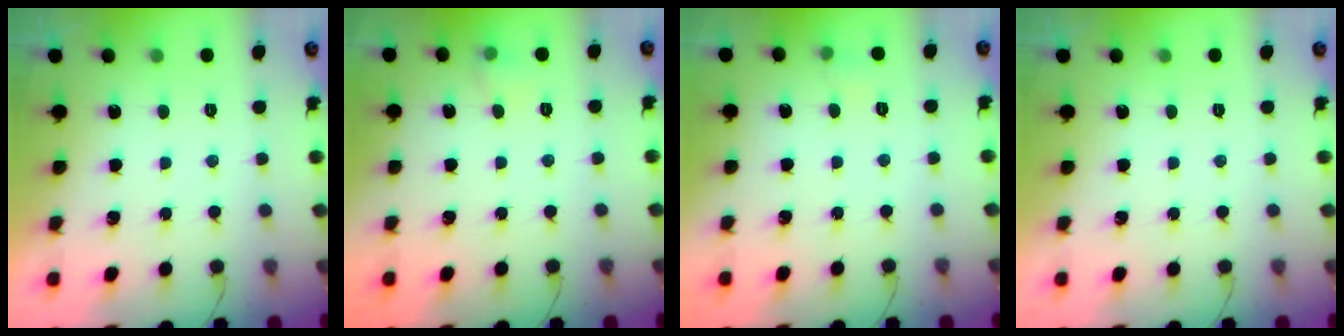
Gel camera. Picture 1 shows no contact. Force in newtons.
{"total": 4.3, "press": 4.1, "slide": 1.4}
{"total": 3.1, "press": 2.9, "slide": 1.1}
{"total": 0.0}